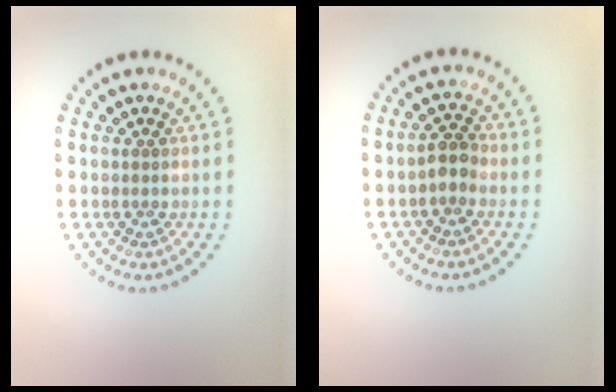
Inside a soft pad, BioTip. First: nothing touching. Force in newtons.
{"total": 1.7, "press": 1.5, "slide": 0.8}